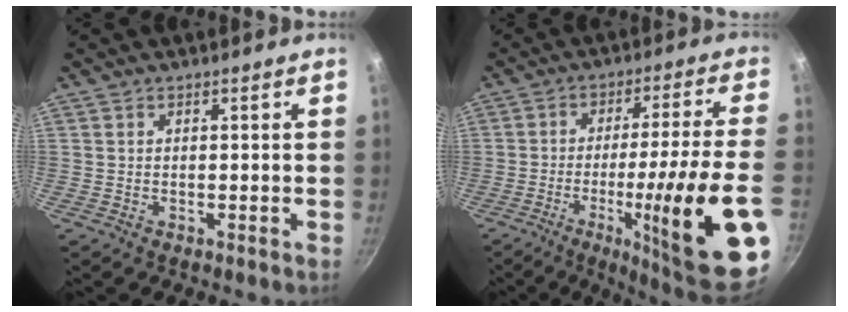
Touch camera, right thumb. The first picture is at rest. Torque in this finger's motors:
{"motor_torque": [2.78, 2.23, 2.29, -0.34, 0.62]}